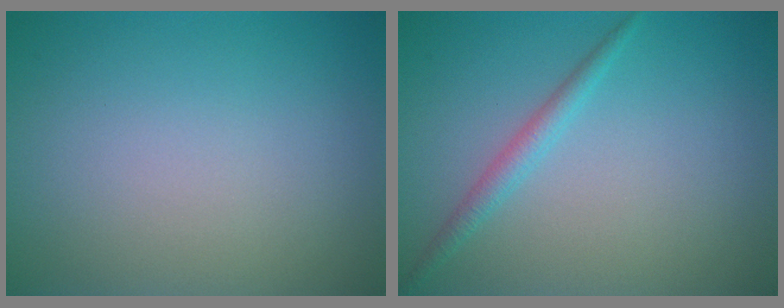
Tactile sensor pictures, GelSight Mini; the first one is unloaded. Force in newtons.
{"total": 1.7, "press": 1.7, "slide": 0.1}